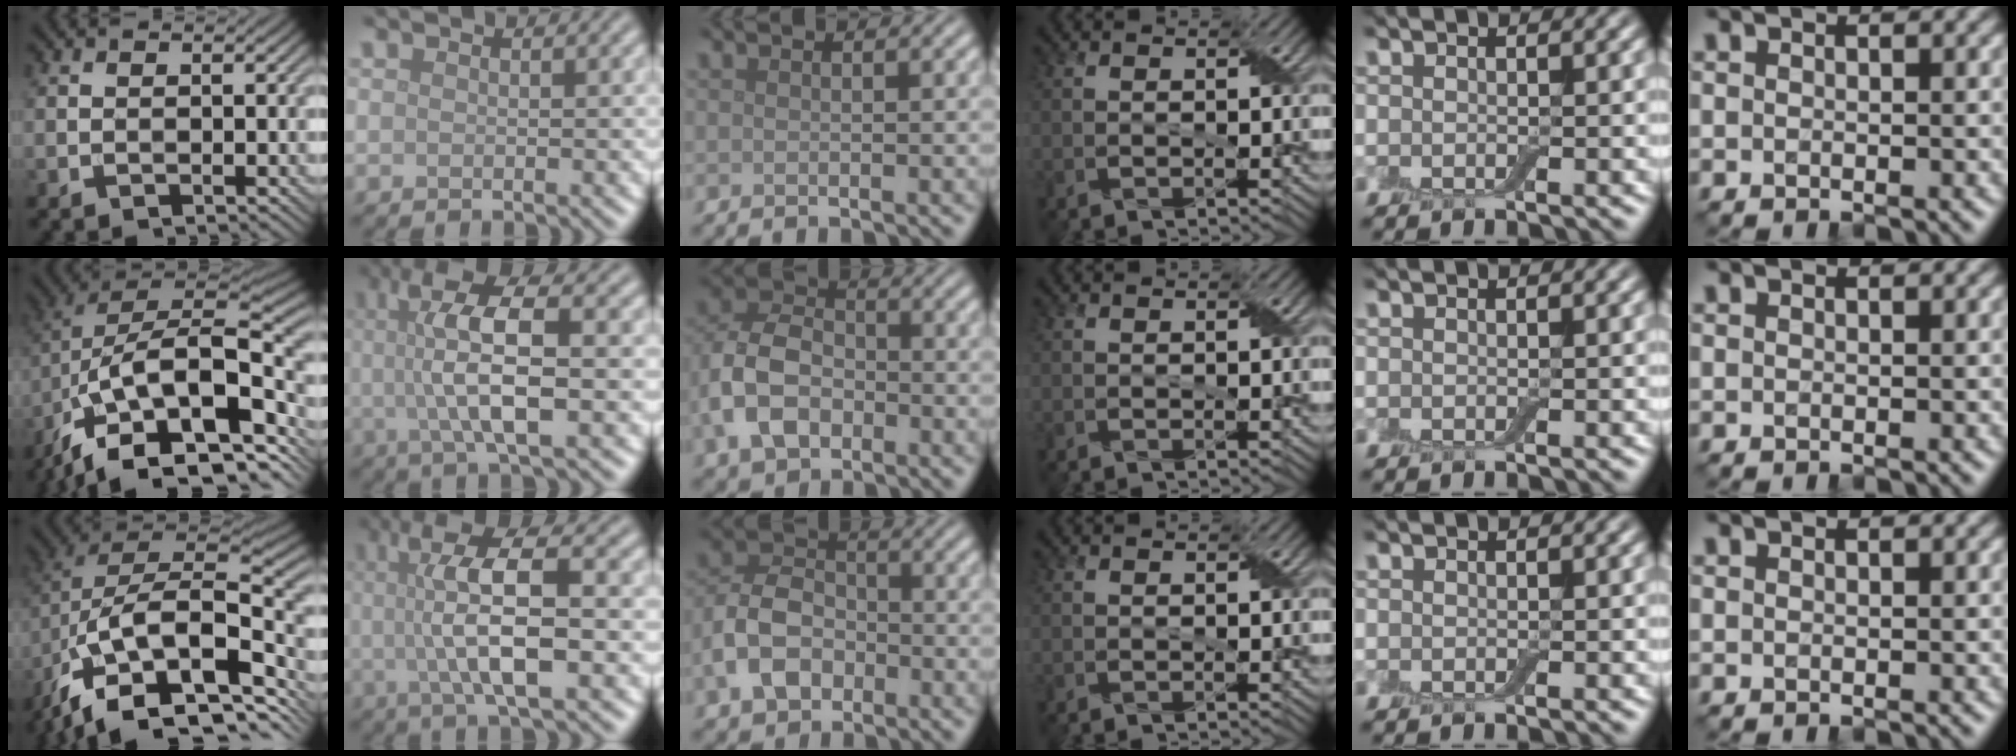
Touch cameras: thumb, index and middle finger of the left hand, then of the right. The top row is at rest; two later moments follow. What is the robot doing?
{"motion": "wrap", "object": "adhesive wrap"}